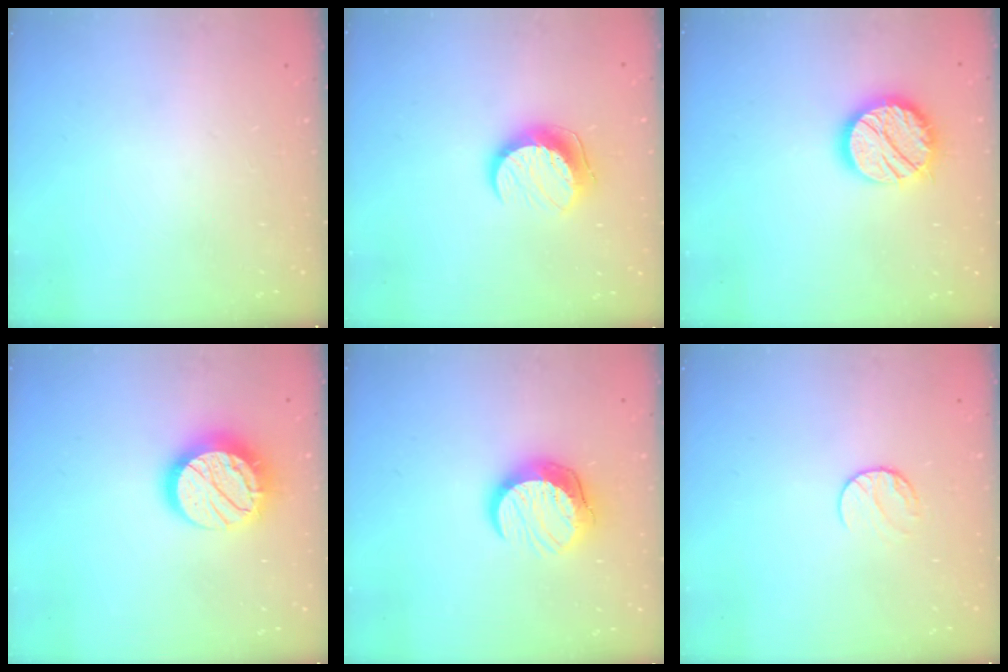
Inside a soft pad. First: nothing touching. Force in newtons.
{"total": 10.1, "press": 10.1, "slide": 0.2}
{"total": 15.4, "press": 15.3, "slide": 1.2}
{"total": 15.7, "press": 15.7, "slide": 0.9}
{"total": 12.3, "press": 12.2, "slide": 0.9}
{"total": 7.3, "press": 7.2, "slide": 0.6}